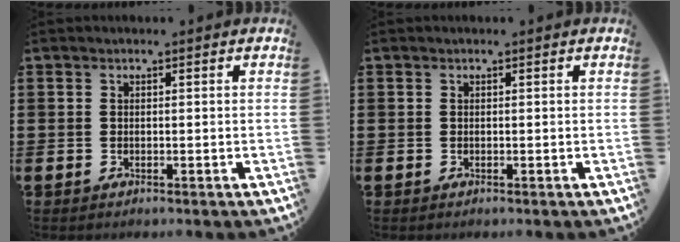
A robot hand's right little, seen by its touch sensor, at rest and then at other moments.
{"total": 0.0}